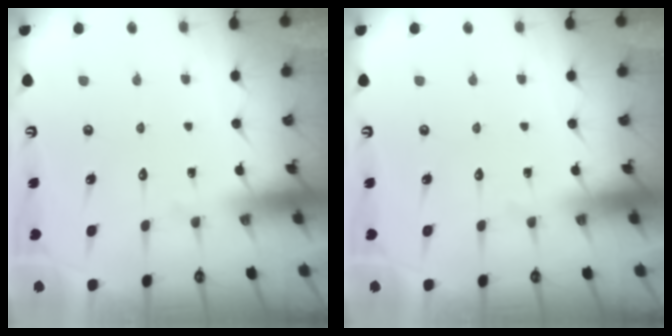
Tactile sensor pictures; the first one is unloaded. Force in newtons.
{"total": 0.0}